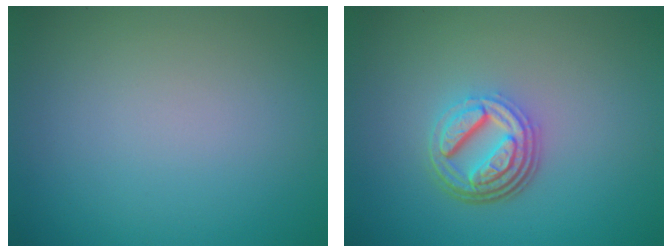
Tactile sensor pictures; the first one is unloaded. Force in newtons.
{"total": 4.8, "press": 3.5, "slide": 3.4}